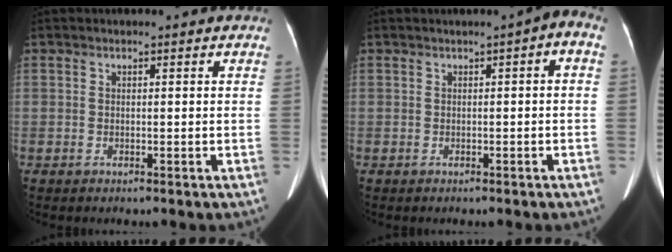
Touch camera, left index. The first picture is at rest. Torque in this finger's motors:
{"motor_torque": [0.28, -0.17, 0.23, 0.06]}